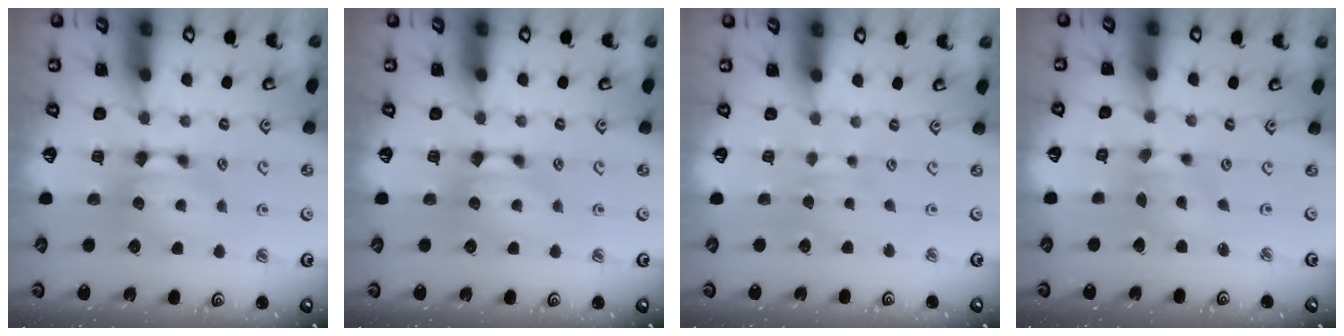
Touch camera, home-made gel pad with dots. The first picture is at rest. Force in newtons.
{"total": 0.0}
{"total": 2.9, "press": 2.8, "slide": 0.4}
{"total": 1.2, "press": 0.3, "slide": 1.2}